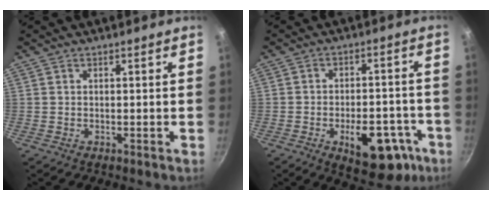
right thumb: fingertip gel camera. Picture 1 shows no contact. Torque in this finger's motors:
{"motor_torque": [1.35, 1.07, 1.05, -0.73, 0.29]}